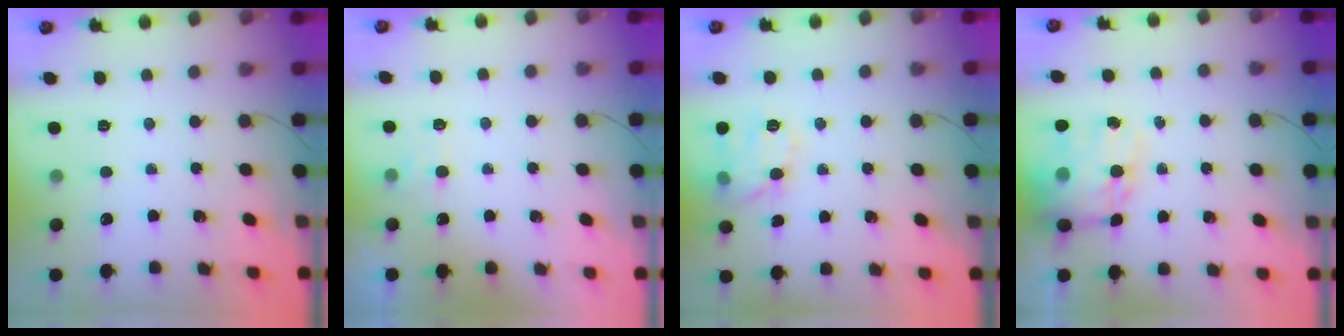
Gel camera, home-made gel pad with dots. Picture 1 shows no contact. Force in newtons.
{"total": 5.2, "press": 4.9, "slide": 1.6}
{"total": 9.4, "press": 9.4, "slide": 0.4}
{"total": 15.5, "press": 15.1, "slide": 3.7}